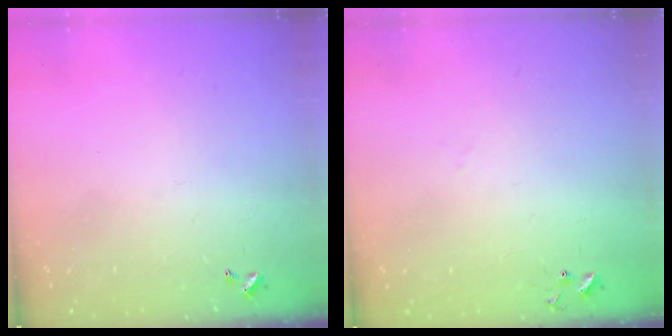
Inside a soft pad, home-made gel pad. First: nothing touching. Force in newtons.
{"total": 6.8, "press": 6.8, "slide": 0.6}